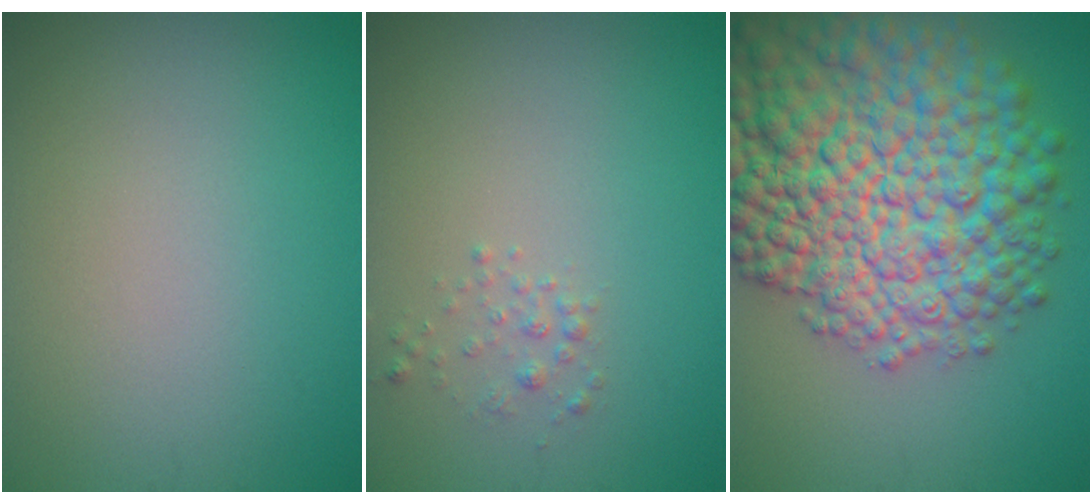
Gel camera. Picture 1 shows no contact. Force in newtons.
{"total": 1.0, "press": 1.0, "slide": 0.1}
{"total": 14.1, "press": 14.1, "slide": 0.4}